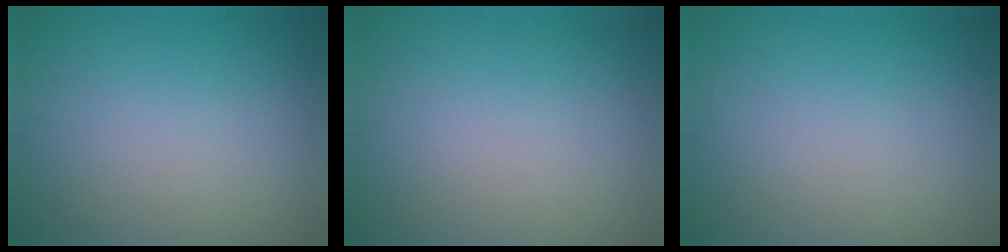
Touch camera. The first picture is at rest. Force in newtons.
{"total": 0.0}
{"total": 0.0}